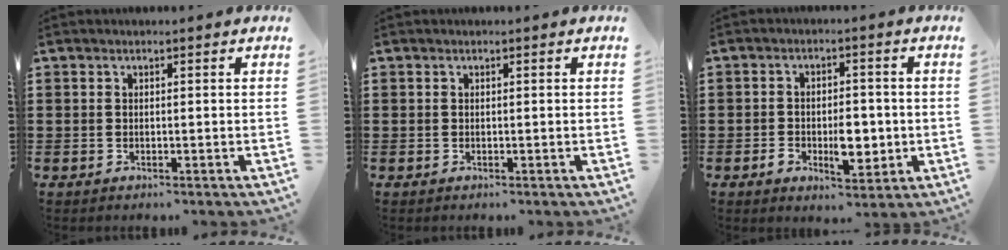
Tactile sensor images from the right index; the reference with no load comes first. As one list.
[{"total": 0.0}, {"total": 6.0, "force": [-1.7, 3.3, 4.8], "torque": [-0.073, 0.003, -0.033]}]